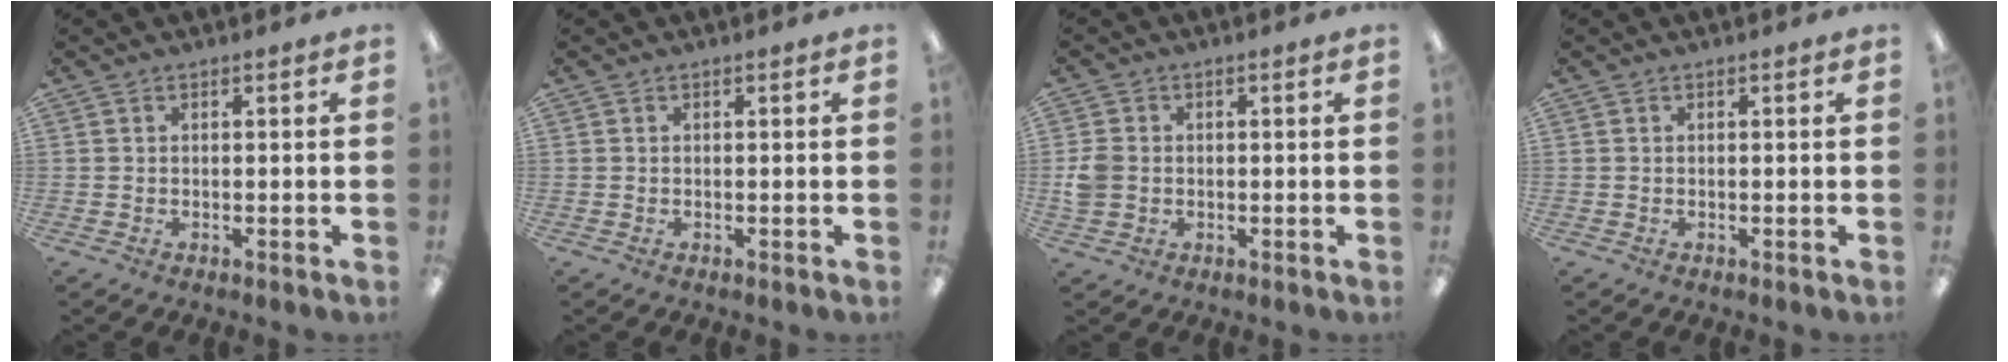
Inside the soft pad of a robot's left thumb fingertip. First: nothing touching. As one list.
[{"total": 0.0}, {"total": 4.7, "force": [-0.3, 4.1, 2.2], "torque": [-0.039, 0.005, -0.005]}, {"total": 0.0}]